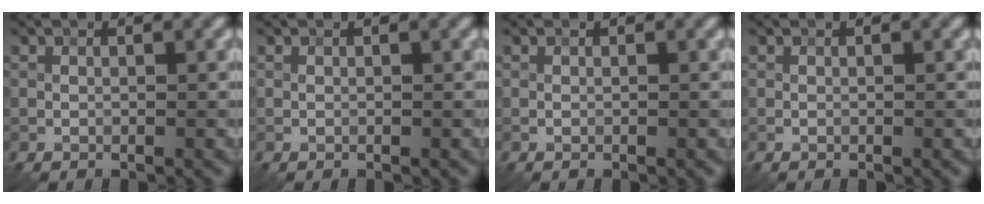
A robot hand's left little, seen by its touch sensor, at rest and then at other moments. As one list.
[{"total": 0.0}, {"total": 0.0}, {"total": 0.0}]